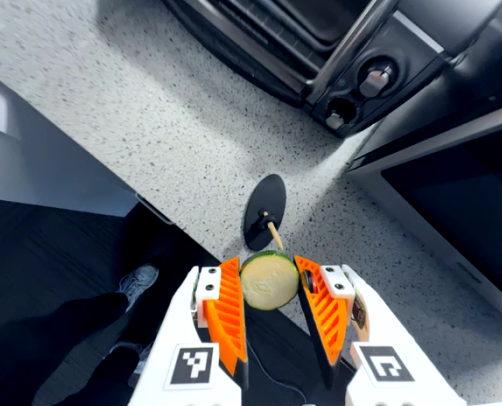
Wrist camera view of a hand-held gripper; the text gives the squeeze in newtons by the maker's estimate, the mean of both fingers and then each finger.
{"total": 10.1, "left": 10.3, "right": 9.9}